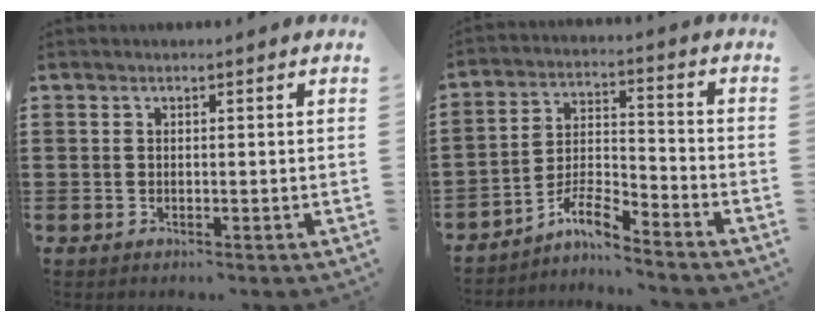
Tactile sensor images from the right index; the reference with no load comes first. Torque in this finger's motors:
{"motor_torque": [0.24, 0.12, 0.42, 0.08]}